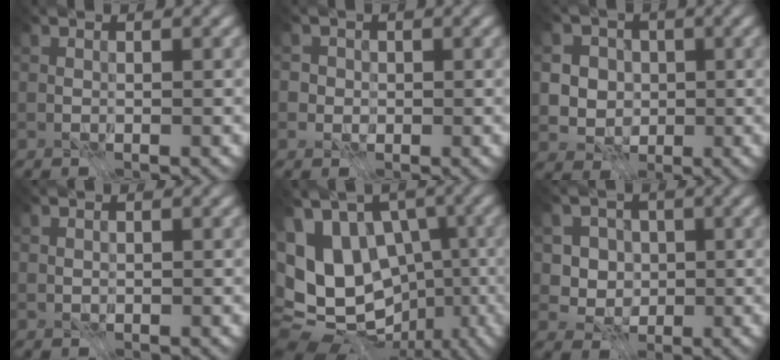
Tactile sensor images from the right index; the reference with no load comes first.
{"total": 2.4, "force": [0.4, 2.3, 0.6], "torque": [-0.002, 0.002, 0.001]}
{"total": 6.2, "force": [0.5, 5.7, 2.4], "torque": [-0.035, 0.014, -0.005]}
{"total": 0.0}
{"total": 12.4, "force": [-0.1, 9.4, 8.2], "torque": [-0.155, 0.011, 0.022]}
{"total": 3.3, "force": [0.3, 3.0, 1.2], "torque": [-0.019, -0.004, 0.007]}